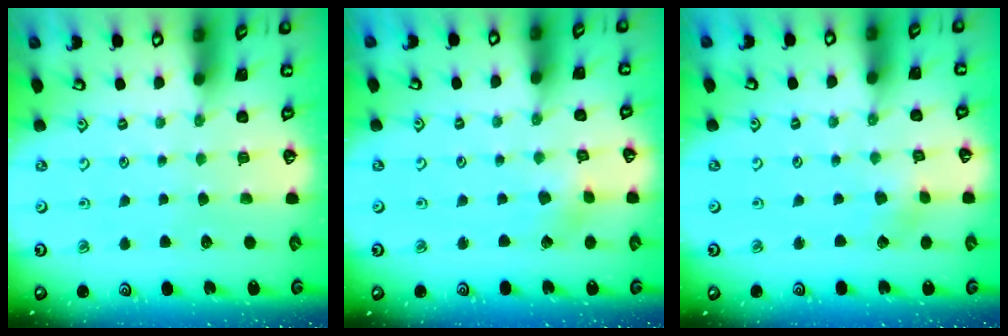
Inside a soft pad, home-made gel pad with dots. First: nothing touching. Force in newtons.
{"total": 2.2, "press": 2.2, "slide": 0.3}
{"total": 1.5, "press": 1.5, "slide": 0.2}